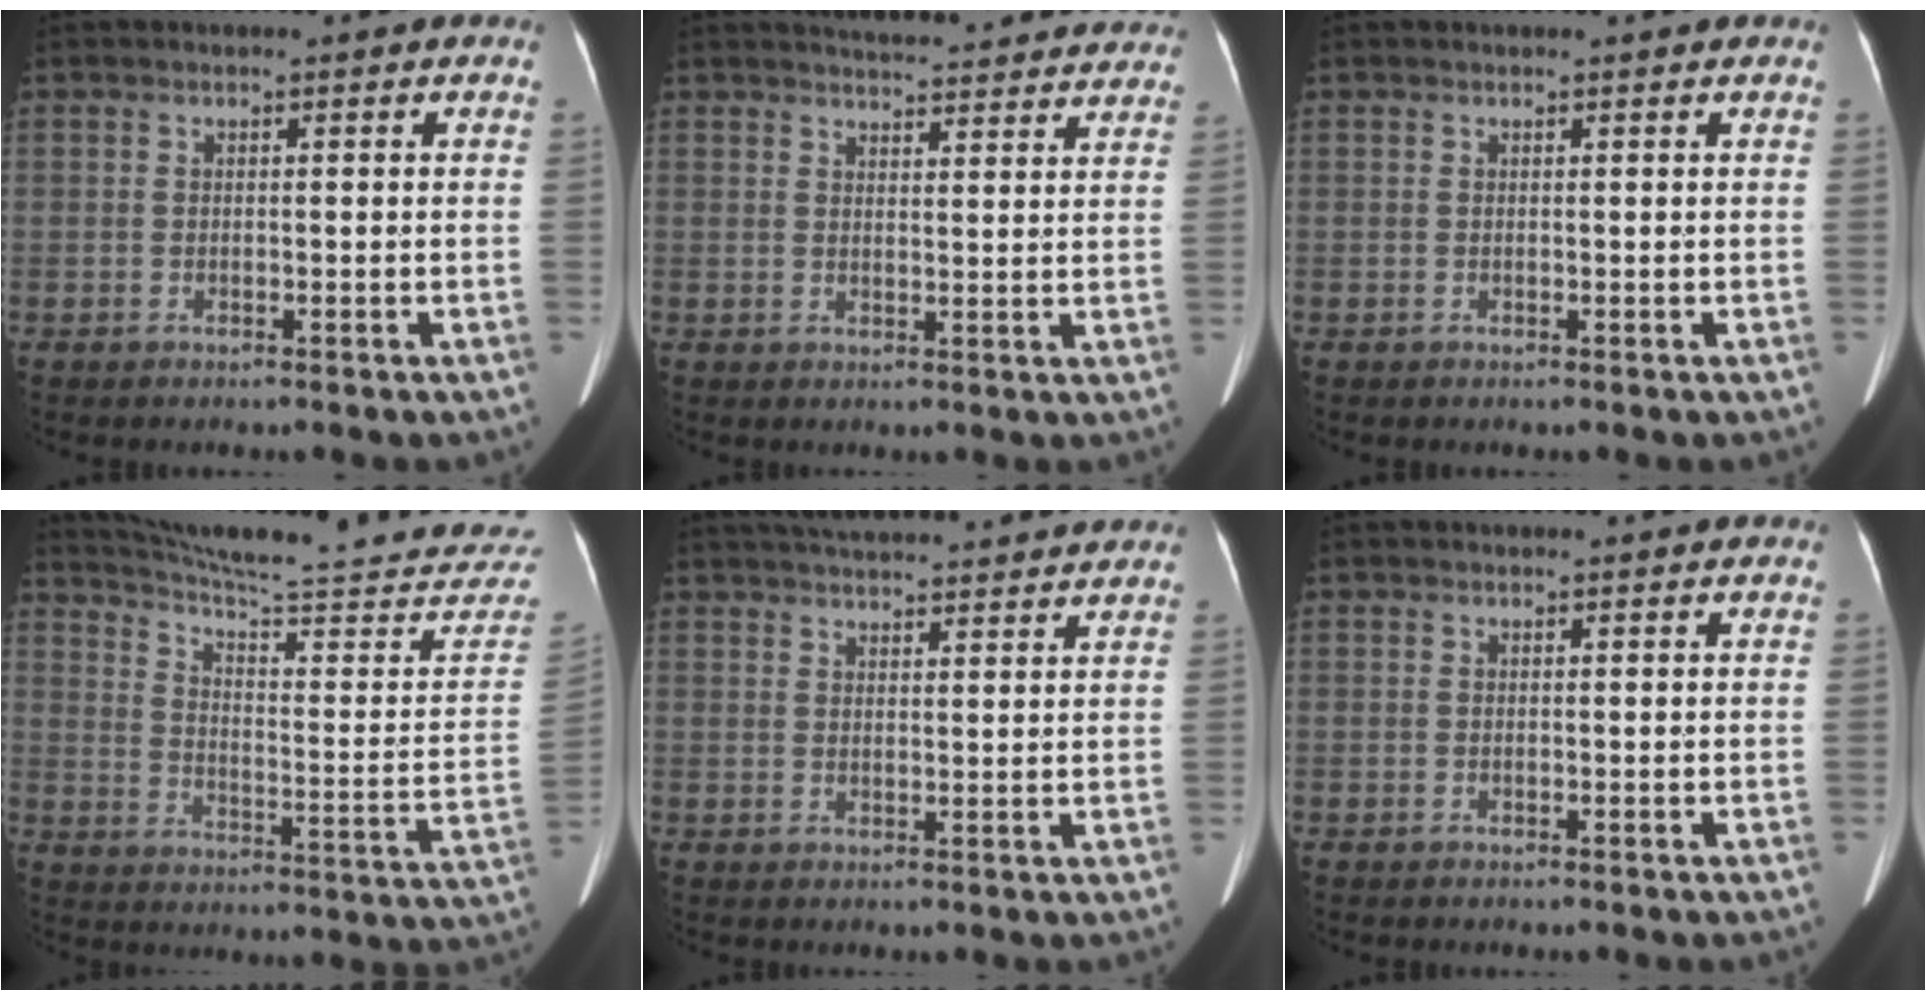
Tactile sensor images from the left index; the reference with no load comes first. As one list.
[{"total": 16.3, "force": [15.5, 2.9, 4.1], "torque": [-0.041, -0.001, 0.177]}, {"total": 1.4, "force": [1.4, 0.1, 0.5], "torque": [-0.010, 0.015, 0.017]}, {"total": 31.4, "force": [29.2, 1.4, 11.5], "torque": [-0.175, -0.123, 0.366]}, {"total": 16.2, "force": [14.8, 2.2, 6.1], "torque": [-0.098, 0.042, 0.206]}, {"total": 2.1, "force": [1.9, 0.2, 0.7], "torque": [-0.011, 0.018, 0.022]}]